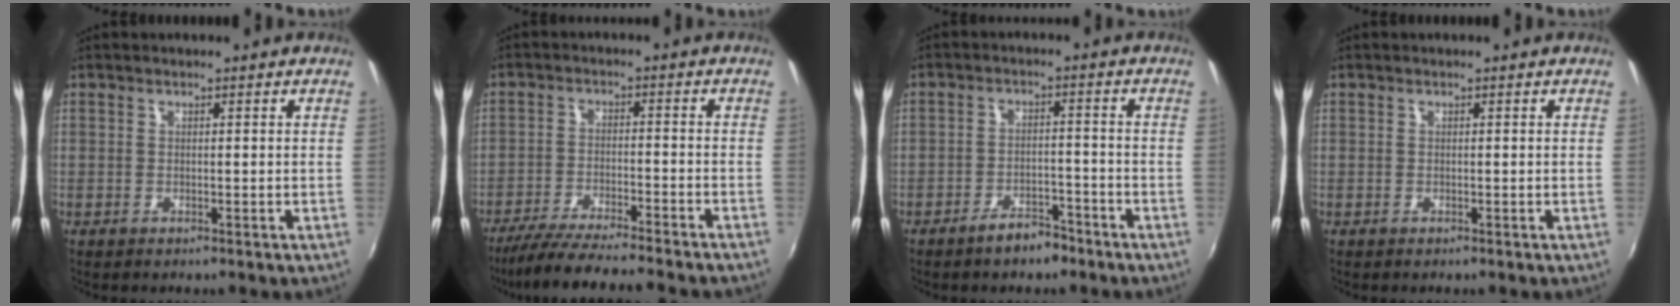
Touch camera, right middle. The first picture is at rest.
{"total": 14.0, "force": [-12.4, 0.1, 6.4], "torque": [-0.131, -0.025, -0.196]}
{"total": 5.1, "force": [-4.1, 2.0, 2.3], "torque": [-0.050, 0.008, -0.056]}
{"total": 0.0}